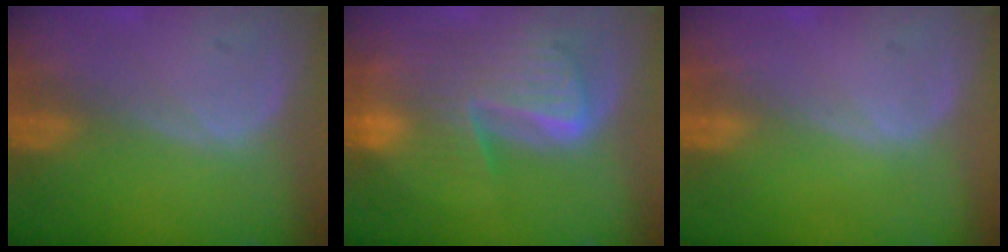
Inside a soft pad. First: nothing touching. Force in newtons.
{"total": 9.9, "press": 8.4, "slide": 5.1}
{"total": 0.0}